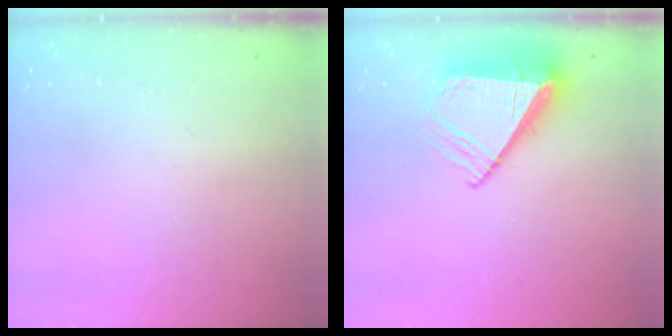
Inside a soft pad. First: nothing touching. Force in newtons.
{"total": 9.0, "press": 8.9, "slide": 1.3}